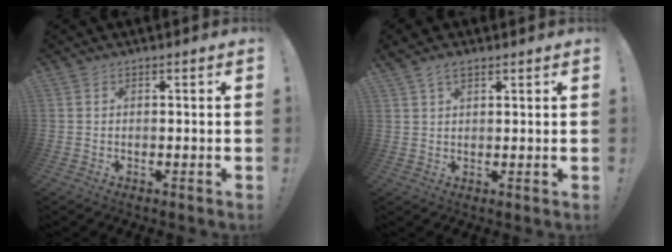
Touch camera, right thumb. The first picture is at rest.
{"total": 3.5, "force": [2.5, 1.7, 1.9], "torque": [-0.023, -0.012, 0.044]}